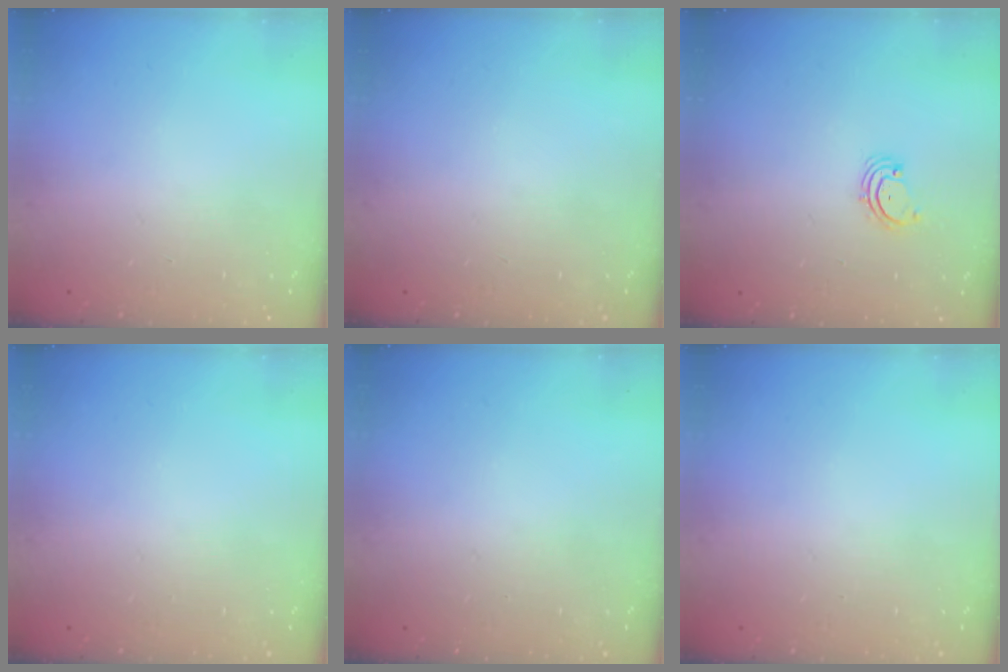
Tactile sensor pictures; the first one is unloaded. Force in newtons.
{"total": 0.0}
{"total": 2.1, "press": 2.1, "slide": 0.3}
{"total": 0.0}
{"total": 0.0}
{"total": 0.0}